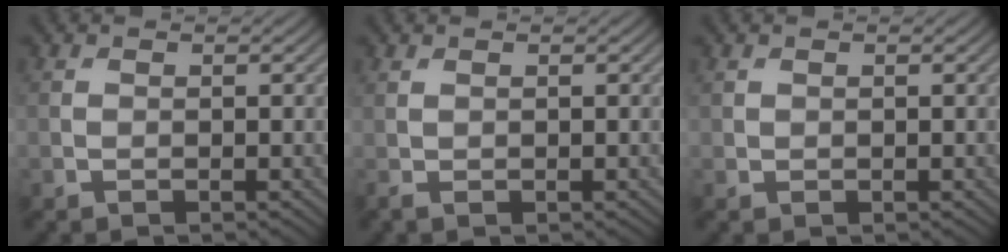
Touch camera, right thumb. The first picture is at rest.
{"total": 0.7, "force": [0.1, 0.4, 0.6], "torque": [-0.021, 0.000, 0.006]}
{"total": 0.8, "force": [0.5, 0.7, 0.1], "torque": [-0.003, -0.003, 0.012]}